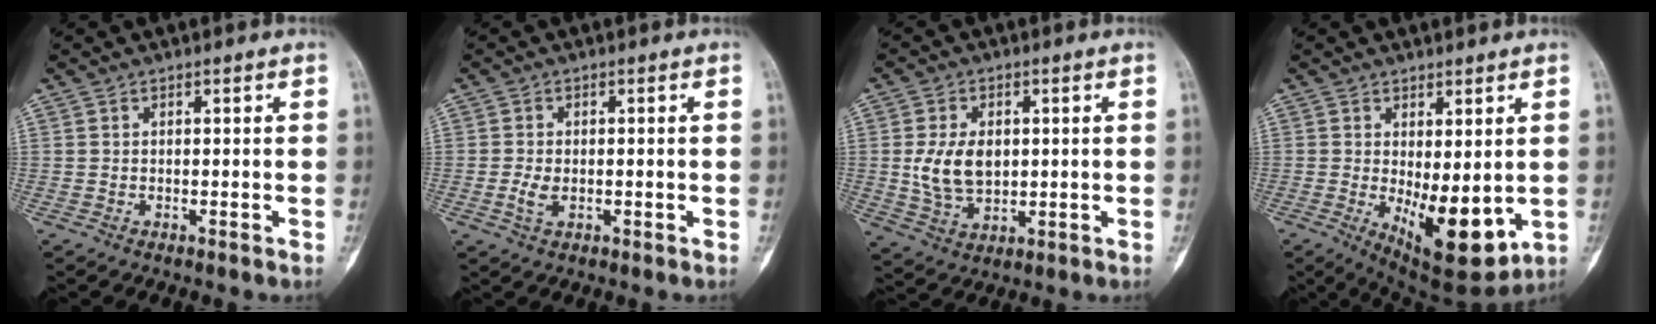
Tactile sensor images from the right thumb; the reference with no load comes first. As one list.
[{"total": 2.9, "force": [-0.6, 1.9, 2.1], "torque": [-0.044, 0.001, -0.012]}, {"total": 8.9, "force": [0.7, 6.0, 6.6], "torque": [-0.112, -0.008, 0.022]}, {"total": 11.8, "force": [-1.5, 5.1, 10.6], "torque": [-0.141, -0.025, -0.002]}]